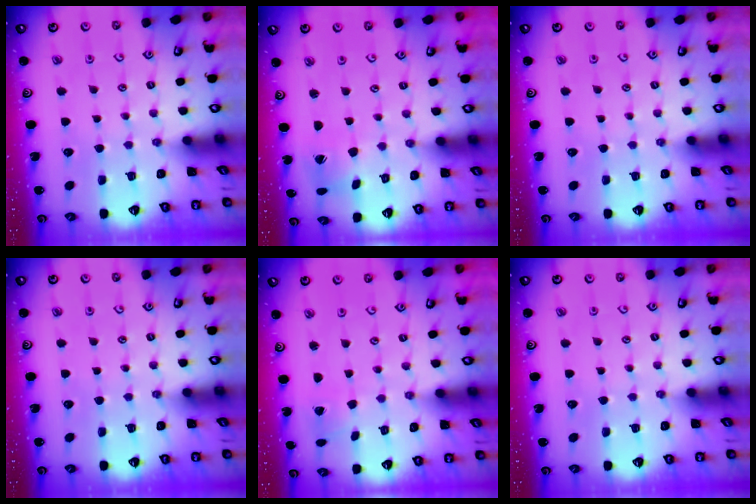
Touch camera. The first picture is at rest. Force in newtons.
{"total": 3.7, "press": 3.7, "slide": 0.5}
{"total": 0.0}
{"total": 0.0}
{"total": 1.7, "press": 1.7, "slide": 0.3}
{"total": 0.0}